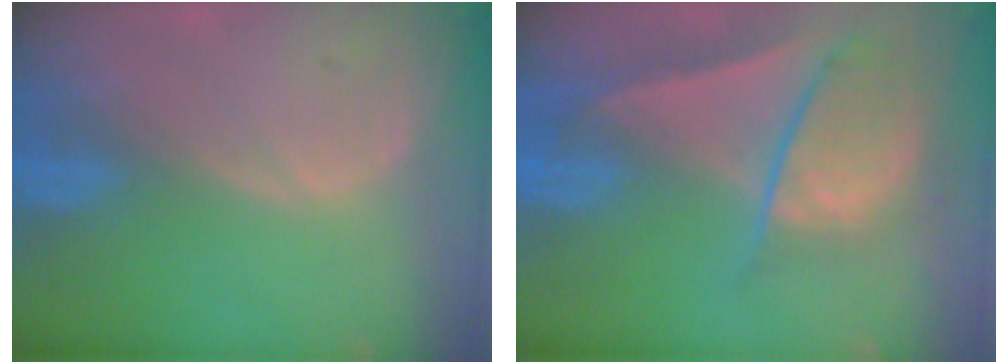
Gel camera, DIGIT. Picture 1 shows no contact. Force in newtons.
{"total": 9.5, "press": 8.1, "slide": 5.0}